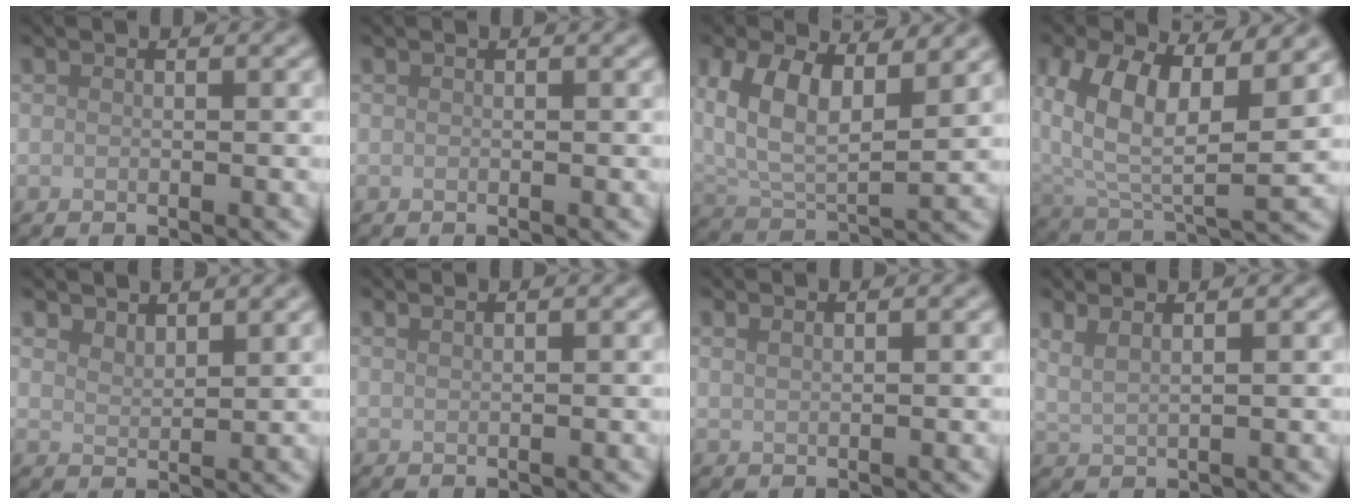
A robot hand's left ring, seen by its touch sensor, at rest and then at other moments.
{"total": 0.0}
{"total": 9.1, "force": [3.8, 4.7, 6.7], "torque": [-0.130, -0.002, 0.061]}
{"total": 11.8, "force": [4.1, 6.1, 9.3], "torque": [-0.182, -0.010, 0.079]}
{"total": 2.6, "force": [2.5, 0.5, 0.8], "torque": [-0.013, 0.000, 0.043]}
{"total": 1.3, "force": [1.0, 0.5, 0.7], "torque": [0.001, -0.001, 0.004]}
{"total": 1.2, "force": [1.0, 0.4, 0.6], "torque": [-0.007, 0.000, 0.011]}
{"total": 3.1, "force": [2.1, 1.1, 2.0], "torque": [-0.023, 0.009, 0.017]}